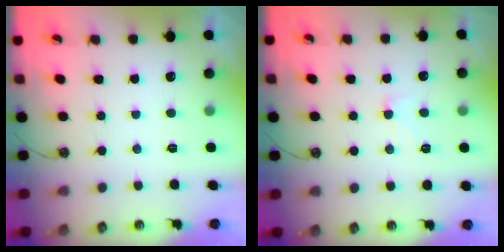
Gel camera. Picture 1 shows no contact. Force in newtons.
{"total": 1.8, "press": 1.7, "slide": 0.3}